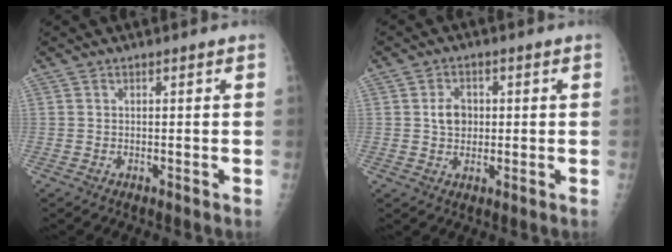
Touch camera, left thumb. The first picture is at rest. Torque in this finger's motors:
{"motor_torque": [0.69, 0.51, 0.31, -0.34, 0.00]}